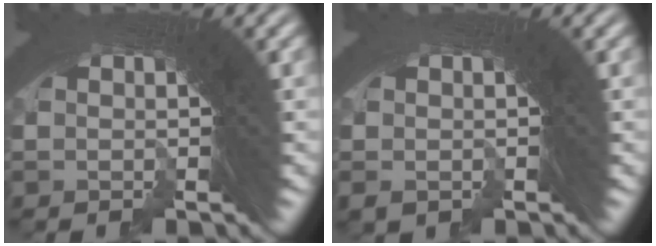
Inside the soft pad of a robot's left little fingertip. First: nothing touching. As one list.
[{"total": 0.7, "force": [-0.4, 0.4, -0.3], "torque": [-0.001, -0.006, -0.002]}]